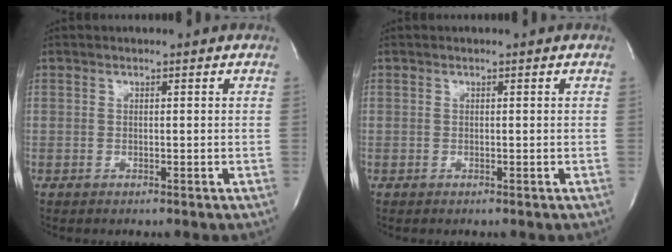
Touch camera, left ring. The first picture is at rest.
{"total": 0.0}